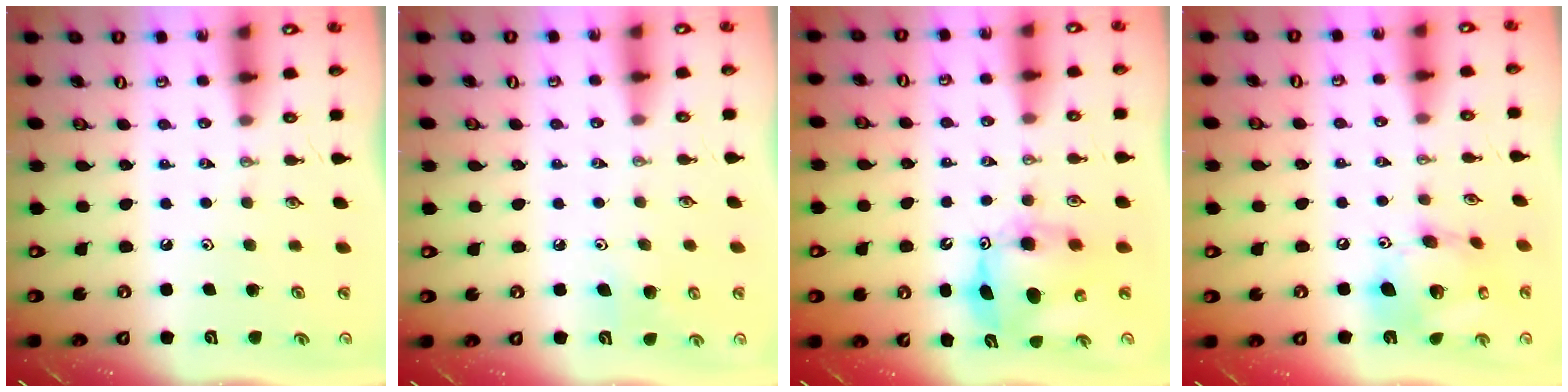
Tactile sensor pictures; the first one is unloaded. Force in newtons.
{"total": 6.8, "press": 6.6, "slide": 1.5}
{"total": 10.4, "press": 10.3, "slide": 0.7}
{"total": 16.1, "press": 16.0, "slide": 1.9}